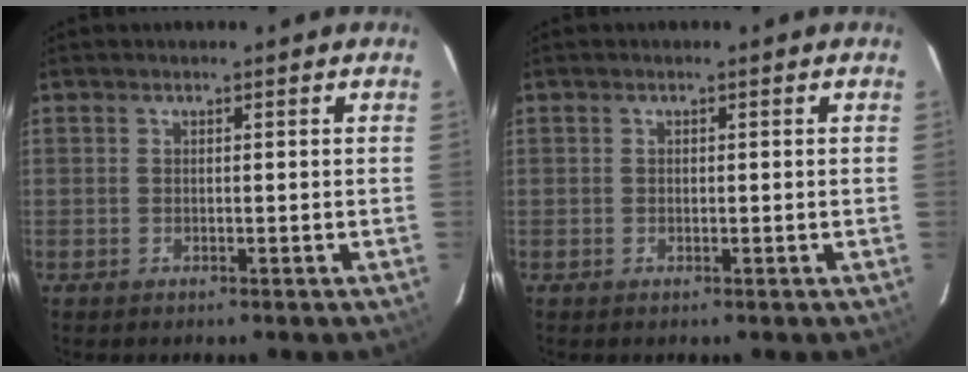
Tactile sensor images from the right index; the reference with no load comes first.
{"total": 0.0}